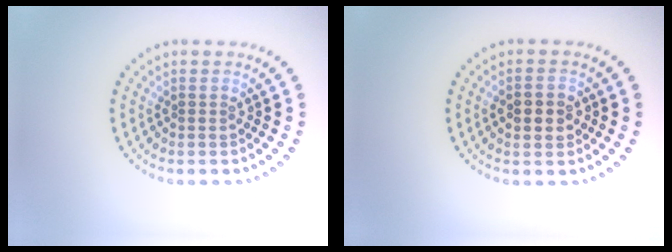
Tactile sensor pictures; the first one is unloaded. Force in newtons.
{"total": 2.5, "press": 2.4, "slide": 0.2}